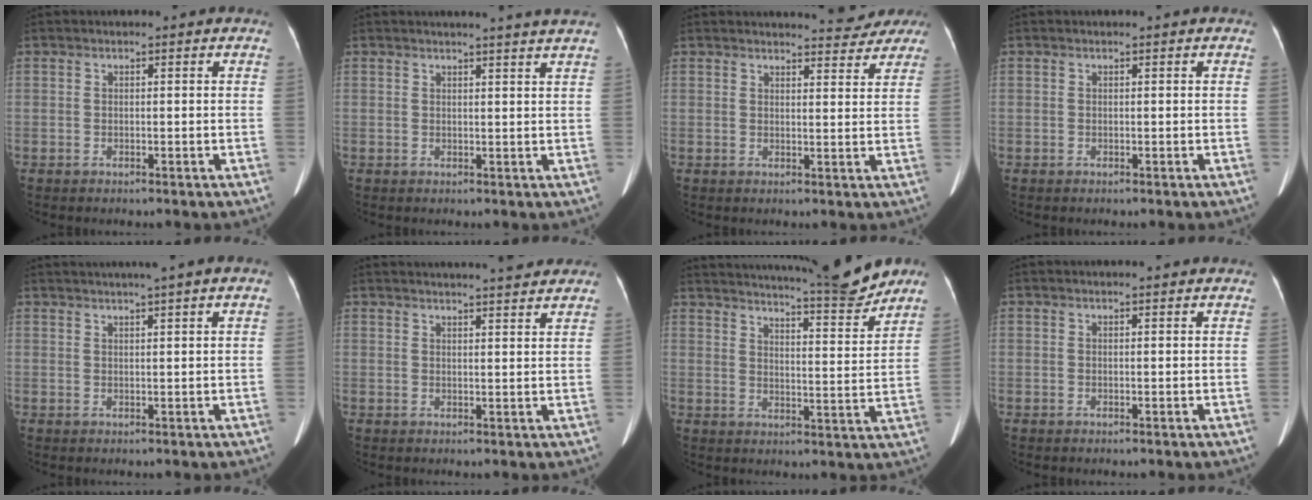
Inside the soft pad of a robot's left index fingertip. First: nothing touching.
{"total": 6.0, "force": [5.5, -0.8, 2.4], "torque": [-0.028, 0.005, 0.050]}
{"total": 6.6, "force": [6.4, 1.4, 1.0], "torque": [-0.005, -0.002, 0.059]}
{"total": 0.0}
{"total": 6.1, "force": [4.6, -0.9, 4.0], "torque": [-0.060, 0.029, 0.064]}
{"total": 12.0, "force": [11.1, 0.7, 4.5], "torque": [-0.062, 0.014, 0.132]}
{"total": 16.1, "force": [14.8, 0.4, 6.4], "torque": [-0.100, -0.031, 0.200]}
{"total": 1.9, "force": [1.8, 0.1, 0.8], "torque": [-0.011, 0.012, 0.021]}